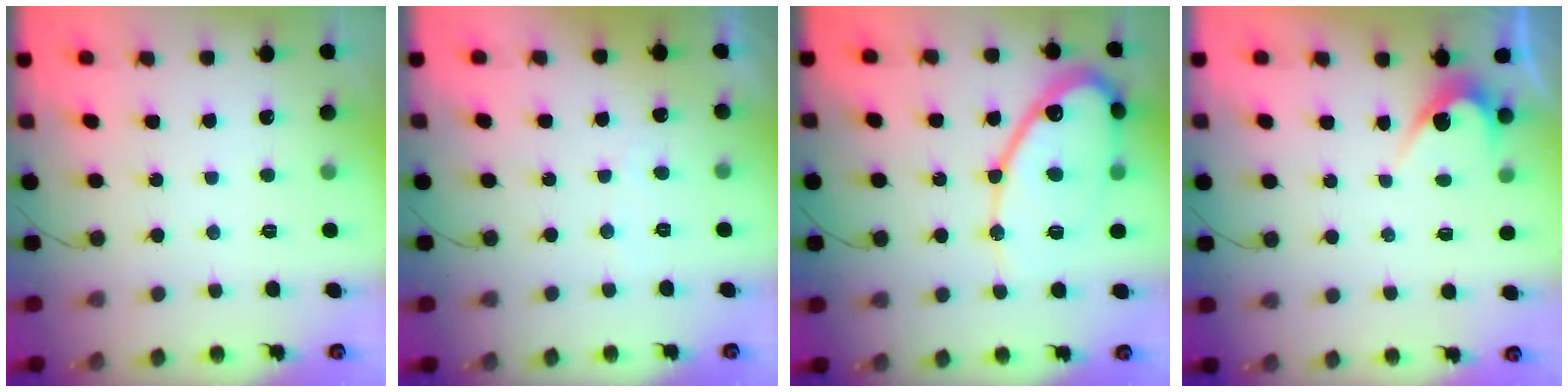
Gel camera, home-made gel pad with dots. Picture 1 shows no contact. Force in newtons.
{"total": 2.3, "press": 2.3, "slide": 0.1}
{"total": 14.5, "press": 14.4, "slide": 1.6}
{"total": 3.0, "press": 3.0, "slide": 0.2}